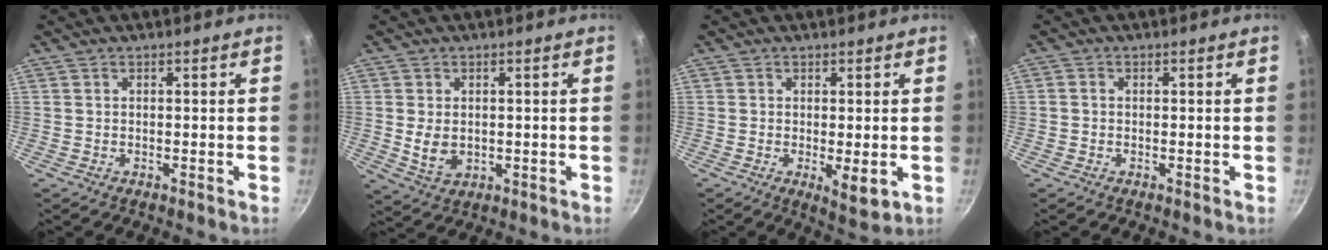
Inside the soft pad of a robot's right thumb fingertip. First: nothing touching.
{"total": 5.3, "force": [0.1, 3.7, 3.7], "torque": [-0.063, -0.010, 0.010]}
{"total": 4.8, "force": [-0.7, 1.8, 4.4], "torque": [-0.065, -0.014, -0.005]}
{"total": 0.8, "force": [-0.2, 0.7, 0.3], "torque": [-0.006, 0.003, -0.004]}